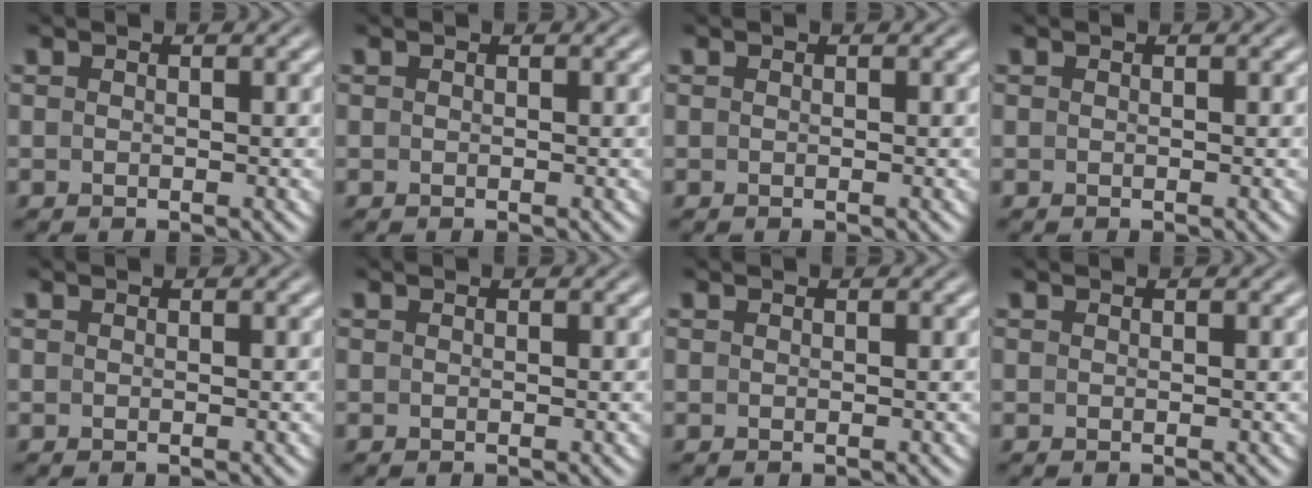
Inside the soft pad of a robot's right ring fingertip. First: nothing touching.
{"total": 0.0}
{"total": 0.0}
{"total": 0.0}
{"total": 0.0}
{"total": 0.0}
{"total": 0.0}
{"total": 0.0}